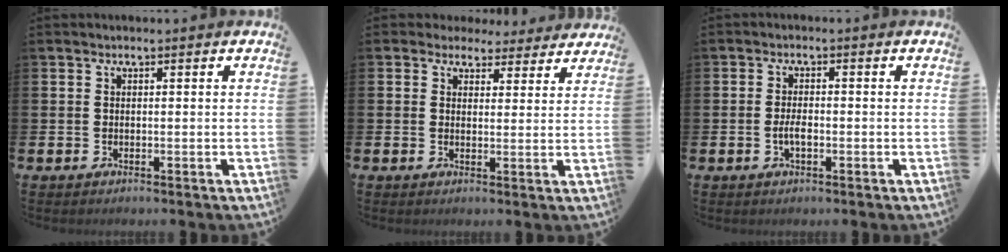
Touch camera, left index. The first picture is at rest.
{"total": 3.4, "force": [2.8, 1.8, 0.1], "torque": [-0.004, -0.017, 0.046]}
{"total": 2.2, "force": [-0.5, 0.9, 1.9], "torque": [-0.031, -0.001, -0.012]}